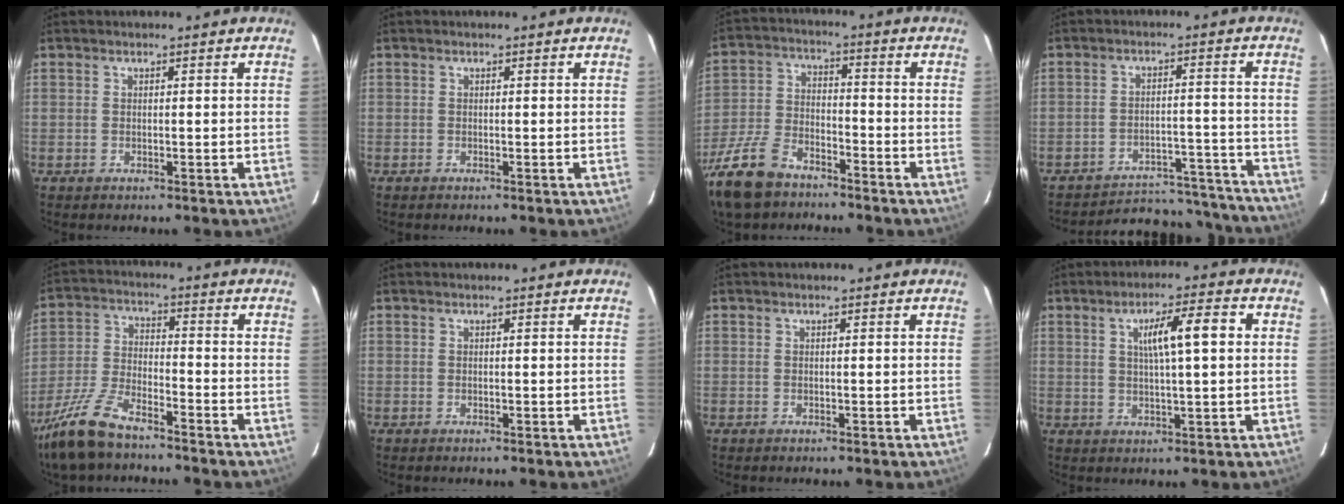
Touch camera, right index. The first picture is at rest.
{"total": 0.0}
{"total": 11.1, "force": [-8.2, 5.3, 5.3], "torque": [-0.127, -0.014, -0.157]}
{"total": 18.7, "force": [-18.3, 3.1, 2.6], "torque": [-0.026, 0.011, -0.231]}
{"total": 10.1, "force": [-7.9, 2.6, 5.8], "torque": [-0.132, -0.014, -0.152]}
{"total": 0.0}
{"total": 0.0}
{"total": 7.6, "force": [1.7, 0.6, 7.4], "torque": [-0.124, 0.013, 0.029]}